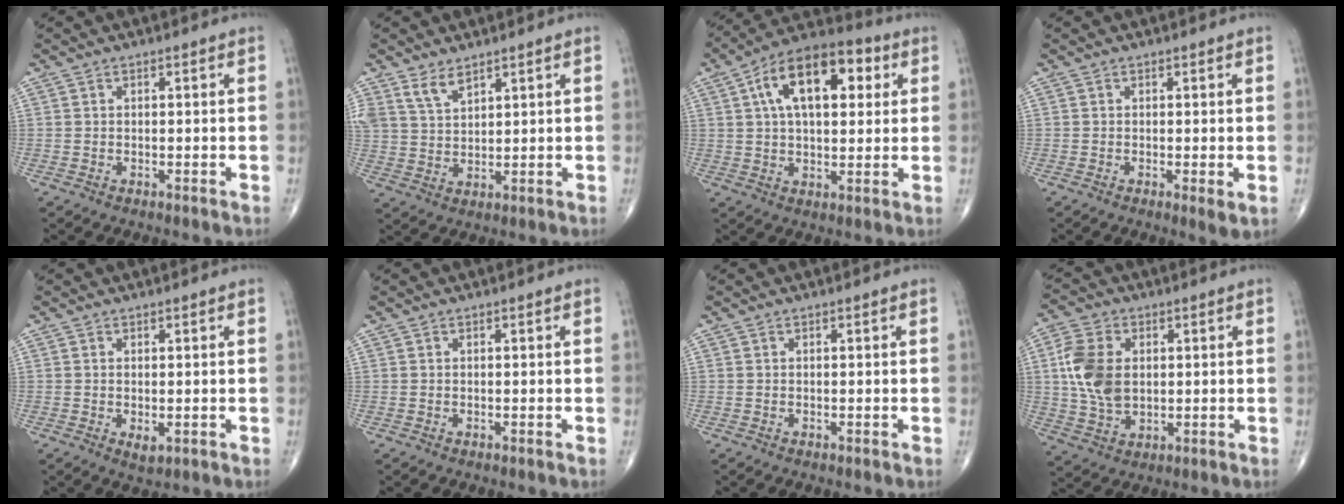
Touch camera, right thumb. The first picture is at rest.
{"total": 4.7, "force": [3.5, 2.2, 2.3], "torque": [-0.035, -0.020, 0.077]}
{"total": 17.3, "force": [5.2, 9.0, 13.8], "torque": [-0.196, 0.018, 0.075]}
{"total": 2.3, "force": [-0.3, 0.5, 2.2], "torque": [-0.039, -0.009, -0.009]}
{"total": 2.0, "force": [-0.4, 1.0, 1.7], "torque": [-0.025, -0.004, 0.000]}
{"total": 0.0}
{"total": 0.0}
{"total": 10.9, "force": [1.4, 7.4, 7.9], "torque": [-0.154, 0.000, 0.031]}